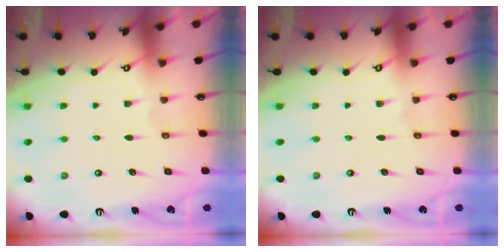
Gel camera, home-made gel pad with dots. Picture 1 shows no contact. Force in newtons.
{"total": 0.0}